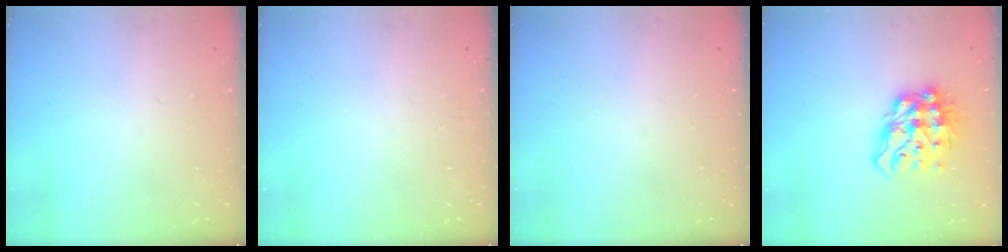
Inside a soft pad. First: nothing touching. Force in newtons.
{"total": 0.0}
{"total": 0.0}
{"total": 13.6, "press": 13.5, "slide": 1.5}